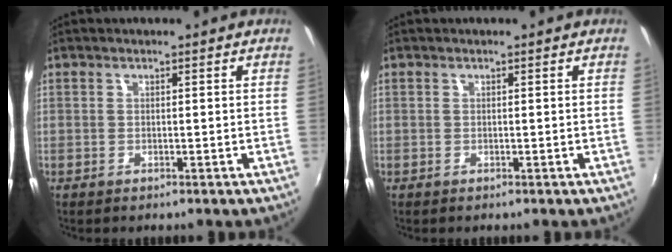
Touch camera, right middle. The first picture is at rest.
{"total": 0.0}